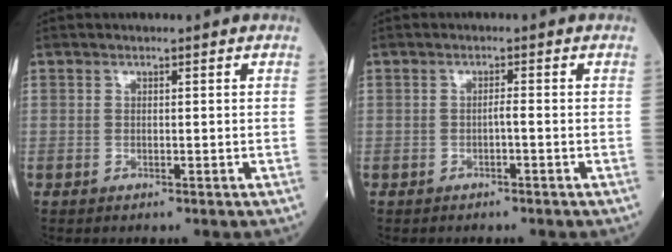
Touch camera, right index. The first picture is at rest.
{"total": 0.9, "force": [-0.5, 0.0, 0.7], "torque": [-0.014, 0.002, -0.007]}